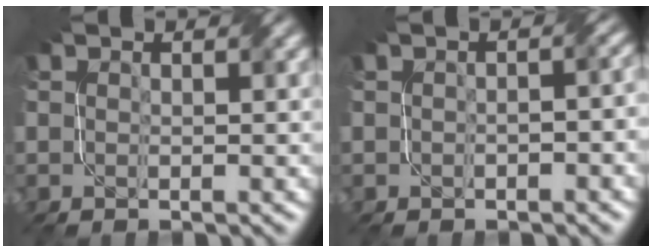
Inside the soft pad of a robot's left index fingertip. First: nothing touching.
{"total": 3.0, "force": [-0.1, 1.7, 2.5], "torque": [-0.016, 0.005, -0.002]}